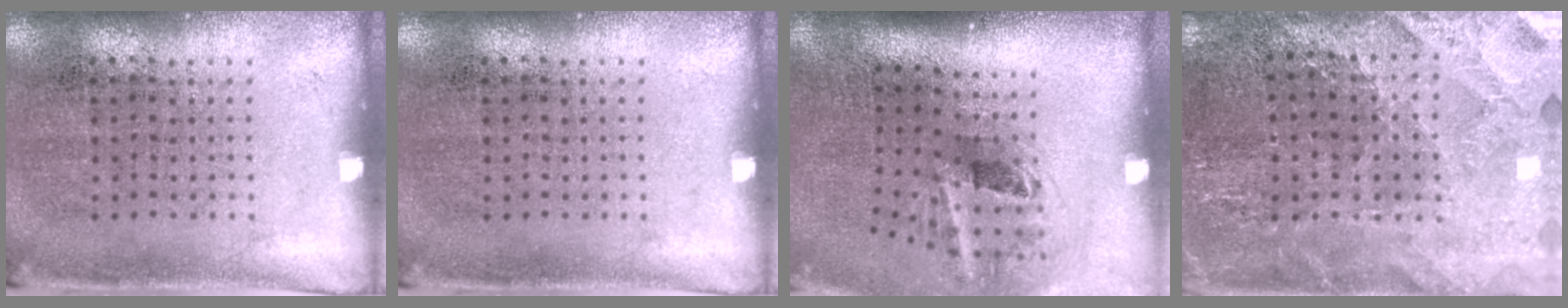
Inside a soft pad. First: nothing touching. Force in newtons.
{"total": 0.0}
{"total": 2.2, "press": 1.3, "slide": 1.7}
{"total": 2.6, "press": 2.6, "slide": 0.4}